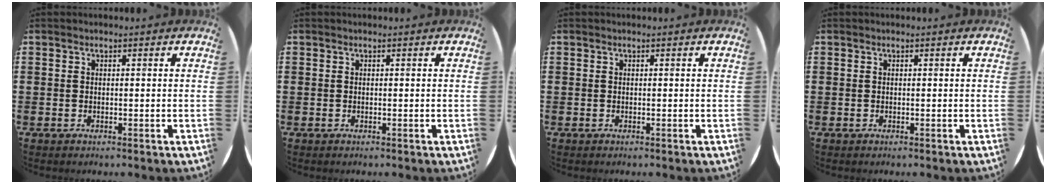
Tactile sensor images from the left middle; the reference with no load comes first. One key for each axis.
{"total": 0.0}
{"total": 0.0}
{"total": 0.0}